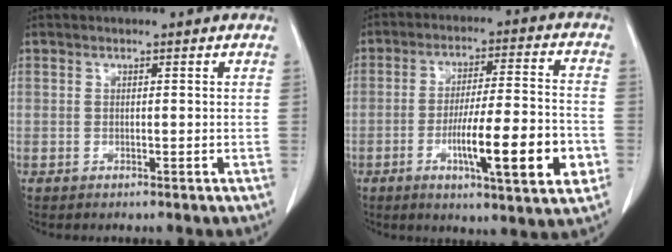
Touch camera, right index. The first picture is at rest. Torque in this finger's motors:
{"motor_torque": [1.28, -0.86, 0.88, 0.18]}